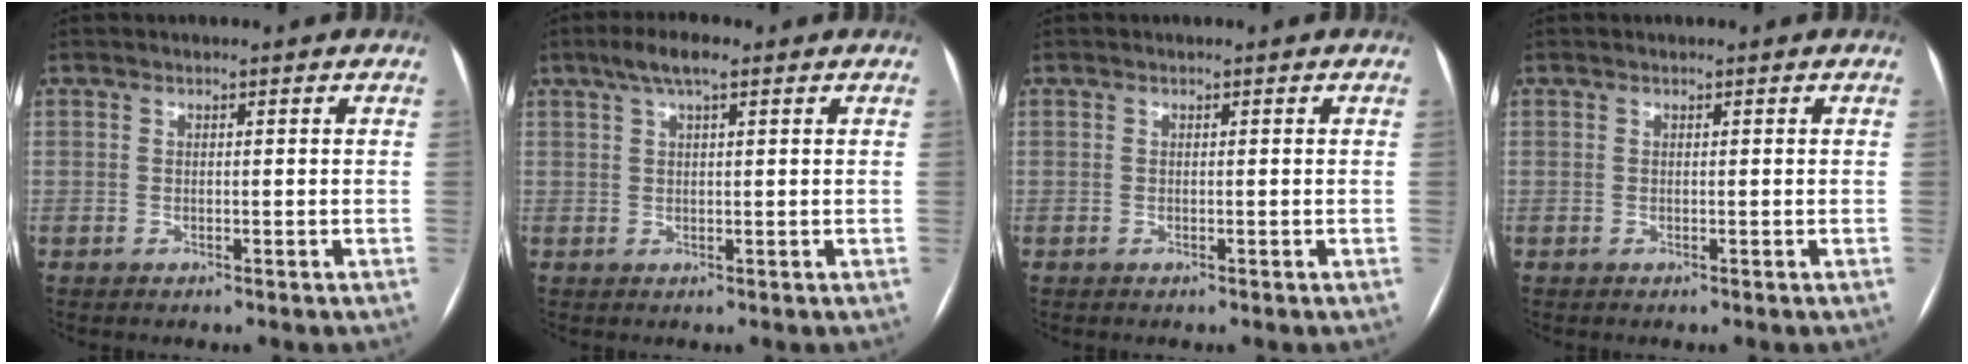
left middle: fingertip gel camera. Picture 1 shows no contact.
{"total": 4.2, "force": [2.6, 0.7, 3.3], "torque": [-0.066, 0.019, 0.046]}
{"total": 0.0}
{"total": 0.0}